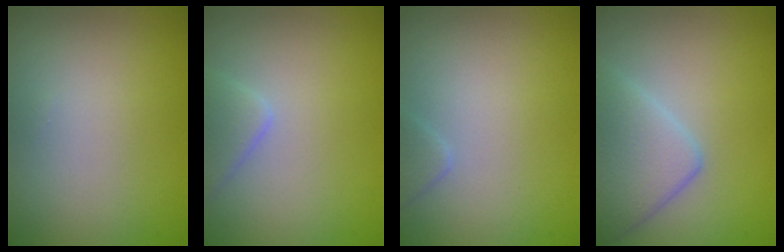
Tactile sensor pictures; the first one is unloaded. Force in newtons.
{"total": 2.1, "press": 2.1, "slide": 0.2}
{"total": 1.2, "press": 1.2, "slide": 0.1}
{"total": 4.8, "press": 4.8, "slide": 0.3}